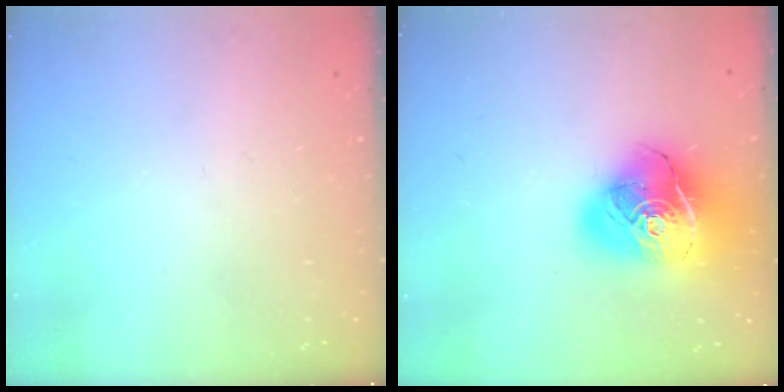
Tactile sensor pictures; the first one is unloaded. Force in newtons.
{"total": 22.2, "press": 22.0, "slide": 2.8}